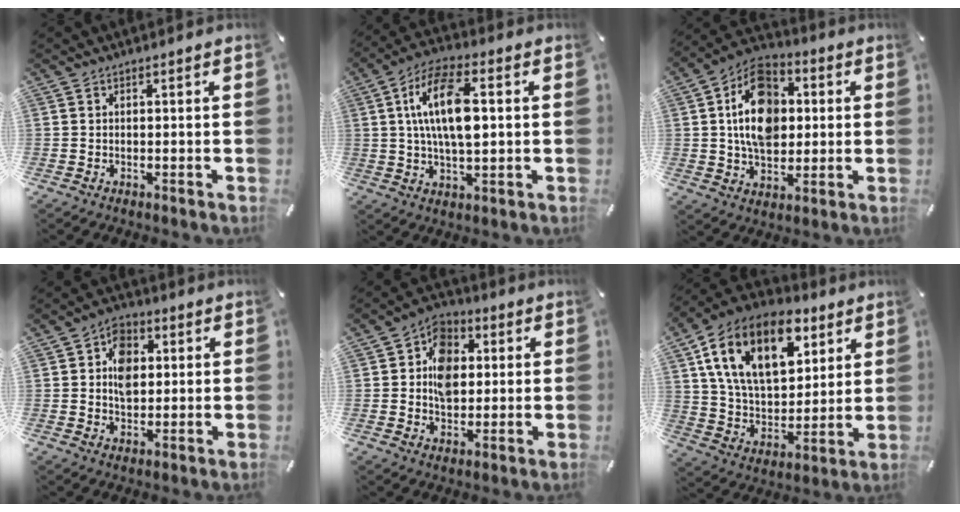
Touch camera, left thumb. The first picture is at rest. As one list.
[{"total": 13.6, "force": [2.1, 6.2, 12.0], "torque": [-0.239, 0.004, 0.034]}, {"total": 15.0, "force": [2.0, 11.0, 9.9], "torque": [-0.173, 0.010, 0.034]}, {"total": 8.1, "force": [1.0, 6.4, 4.9], "torque": [-0.070, 0.006, 0.018]}, {"total": 10.5, "force": [0.8, 8.6, 6.0], "torque": [-0.083, 0.015, 0.016]}, {"total": 20.4, "force": [10.1, 12.5, 12.6], "torque": [-0.251, -0.038, 0.178]}]